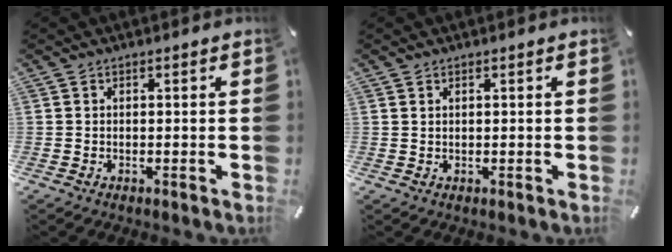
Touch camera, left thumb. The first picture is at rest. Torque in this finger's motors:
{"motor_torque": [0.12, -0.13, 0.01, 0.04, -0.03]}